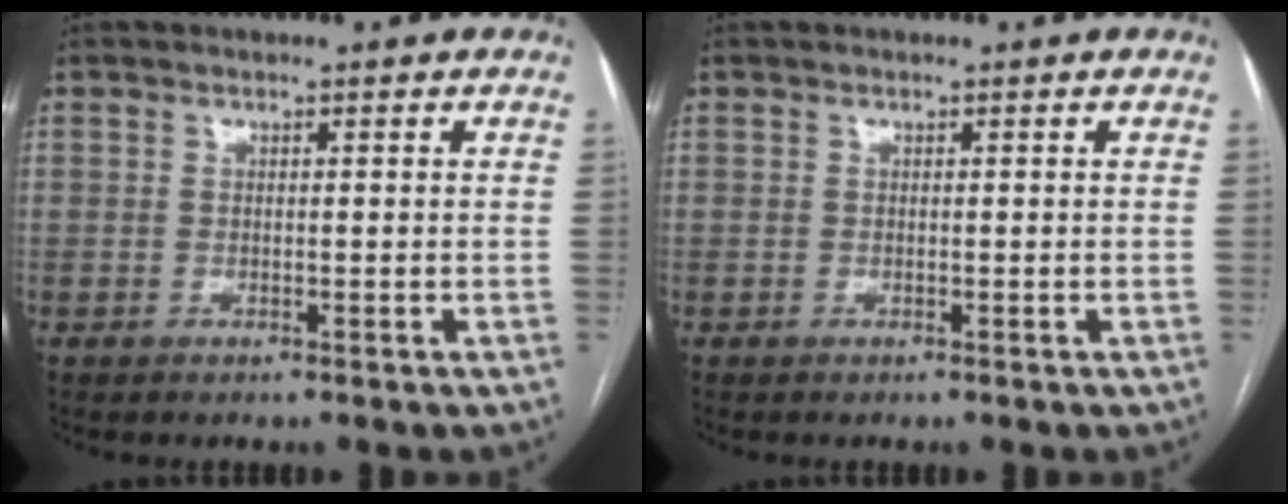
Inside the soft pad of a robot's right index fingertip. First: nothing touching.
{"total": 0.0}